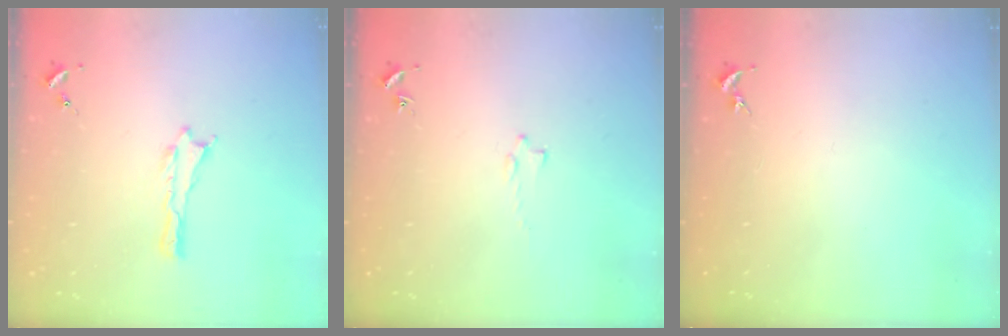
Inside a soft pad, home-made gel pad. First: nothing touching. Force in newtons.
{"total": 0.8, "press": 0.7, "slide": 0.2}
{"total": 0.0}